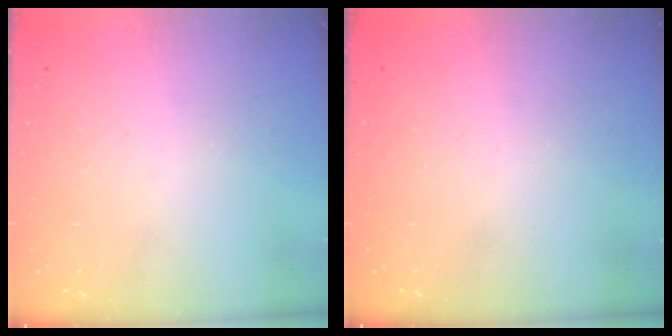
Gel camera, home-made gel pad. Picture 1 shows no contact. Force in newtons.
{"total": 0.0}